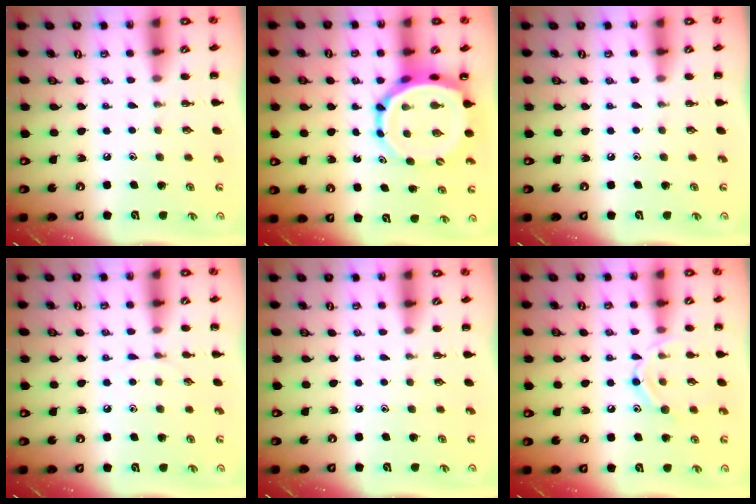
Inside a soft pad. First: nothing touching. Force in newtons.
{"total": 8.5, "press": 8.1, "slide": 2.3}
{"total": 0.0}
{"total": 3.8, "press": 3.6, "slide": 1.4}
{"total": 0.0}
{"total": 10.9, "press": 10.8, "slide": 0.9}